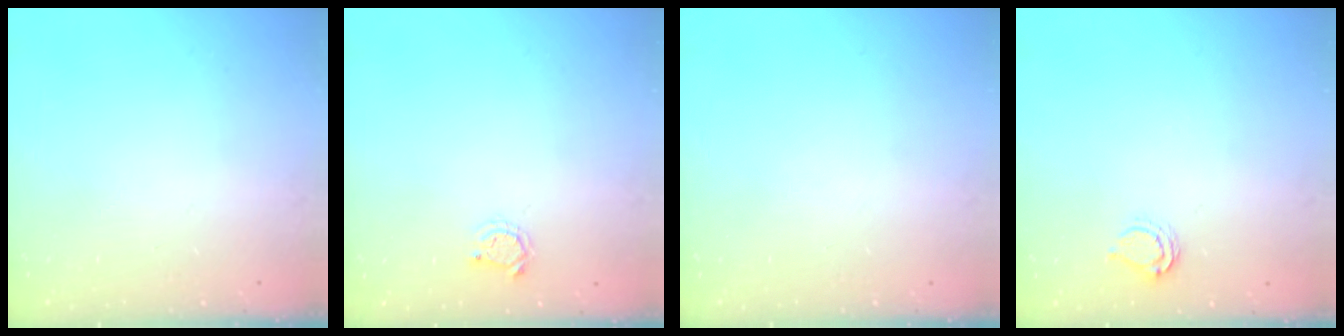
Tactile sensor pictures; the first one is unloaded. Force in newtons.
{"total": 3.6, "press": 3.5, "slide": 0.5}
{"total": 0.0}
{"total": 4.5, "press": 4.5, "slide": 0.3}